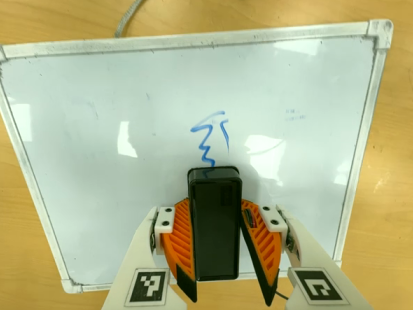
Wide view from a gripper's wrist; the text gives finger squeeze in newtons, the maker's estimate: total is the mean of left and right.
{"total": 6.3, "left": 6.6, "right": 5.9}